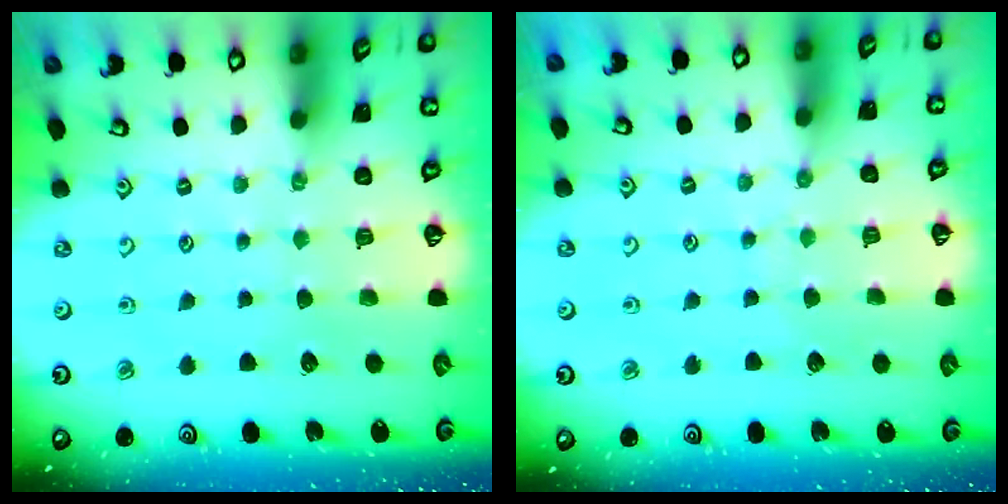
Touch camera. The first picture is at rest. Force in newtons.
{"total": 4.9, "press": 4.9, "slide": 0.4}